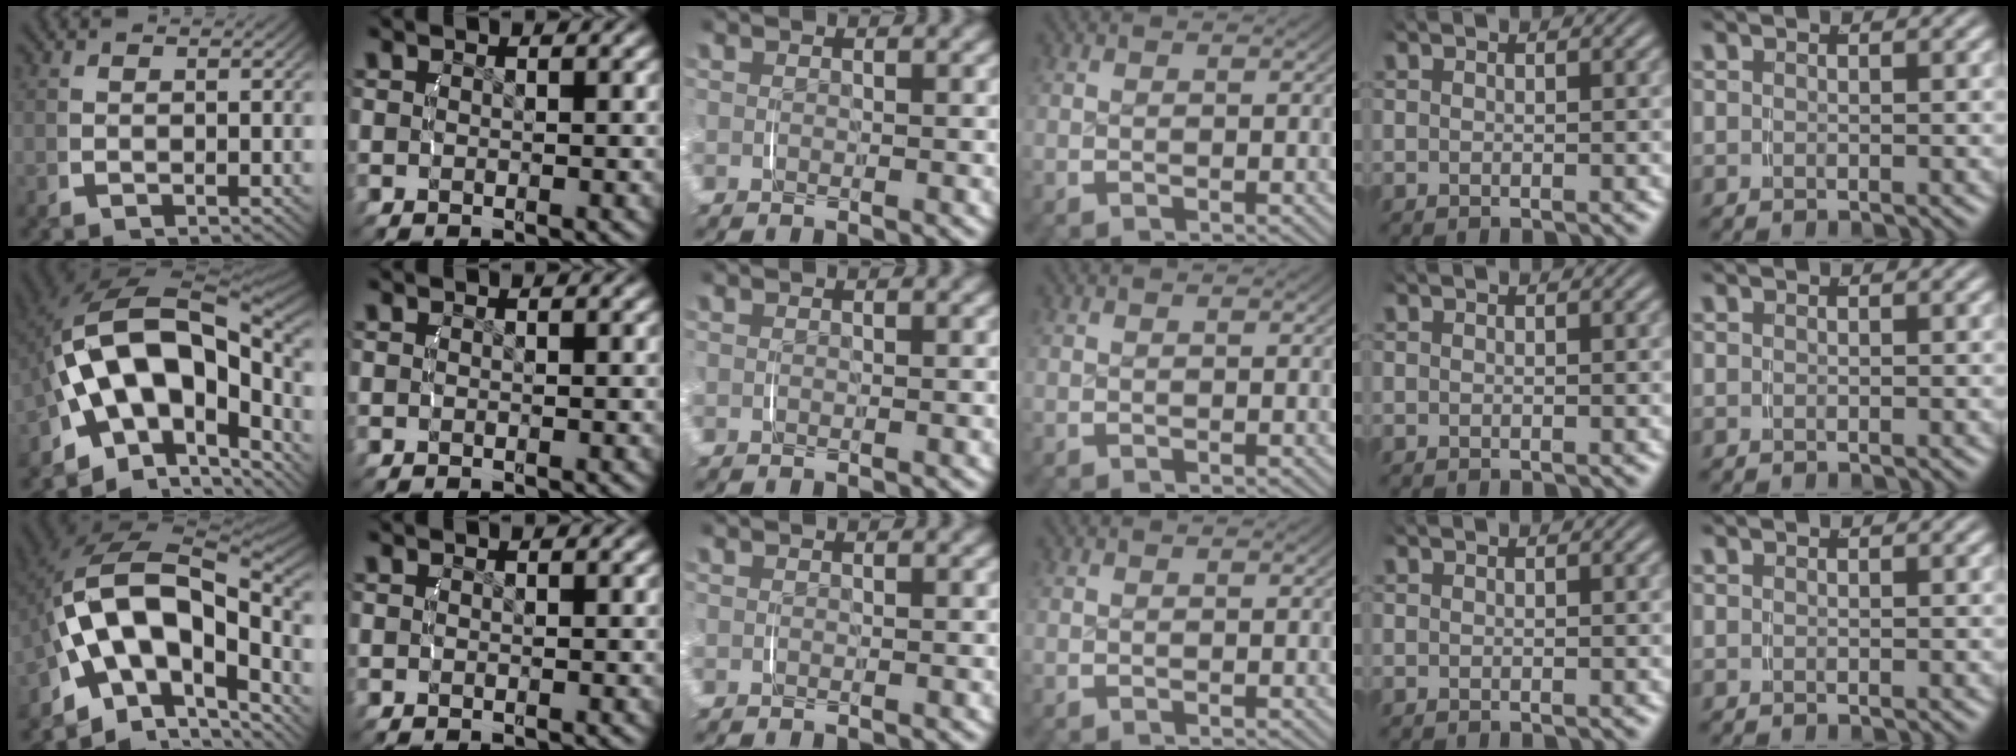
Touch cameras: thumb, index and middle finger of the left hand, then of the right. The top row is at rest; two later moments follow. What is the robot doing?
{"motion": "lift_and_place", "object": "camera"}